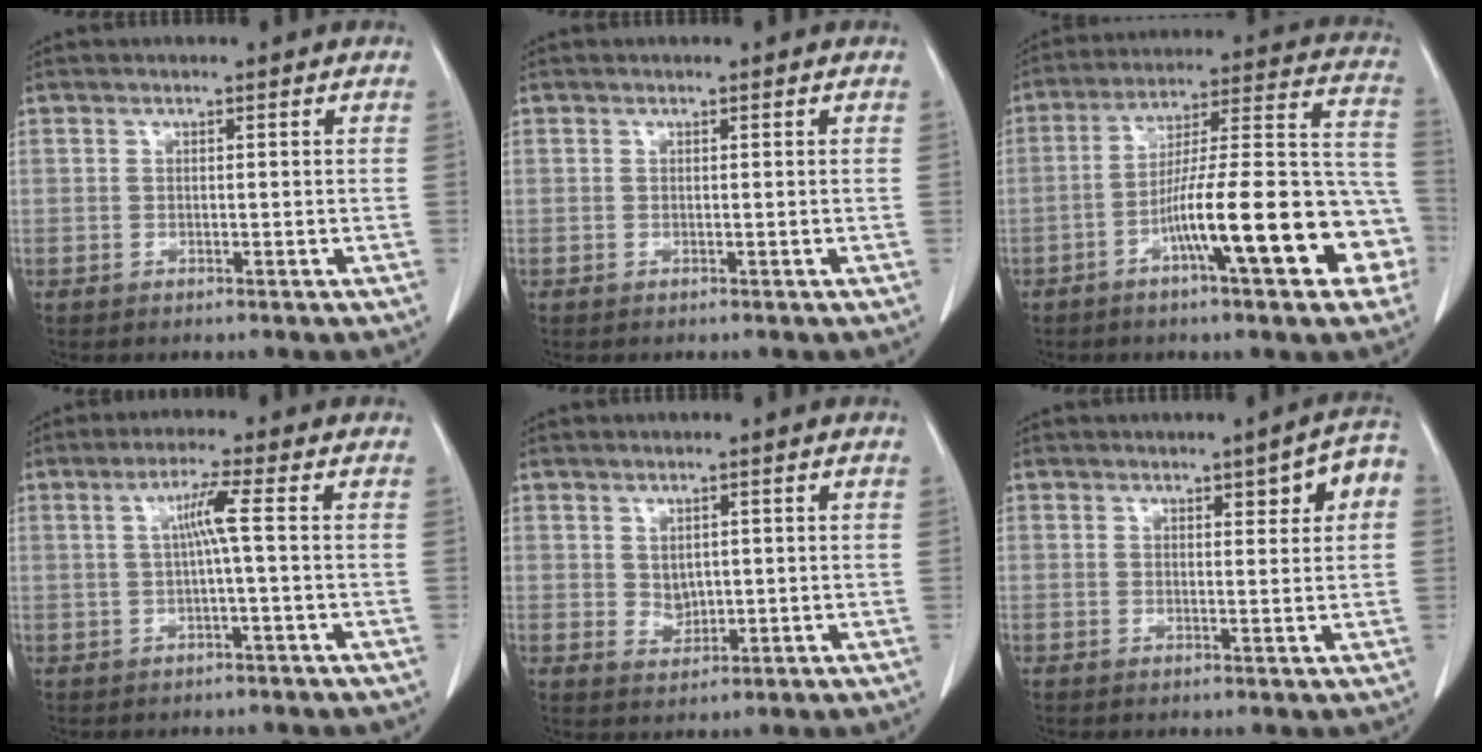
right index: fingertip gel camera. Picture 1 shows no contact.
{"total": 0.0}
{"total": 19.5, "force": [-7.4, 2.8, 17.8], "torque": [-0.220, 0.034, -0.105]}
{"total": 3.8, "force": [0.2, -0.8, 3.7], "torque": [-0.070, 0.008, 0.005]}
{"total": 2.5, "force": [0.7, 1.9, 1.5], "torque": [-0.024, -0.001, 0.024]}
{"total": 4.9, "force": [1.7, 1.2, 4.5], "torque": [-0.055, 0.014, 0.019]}